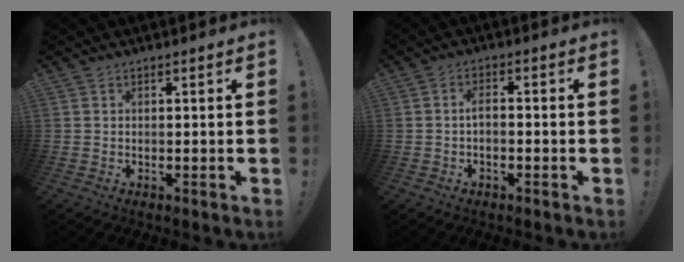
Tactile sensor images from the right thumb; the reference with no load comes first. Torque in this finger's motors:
{"motor_torque": [-0.11, 0.00, -0.06, 0.33, 0.12]}